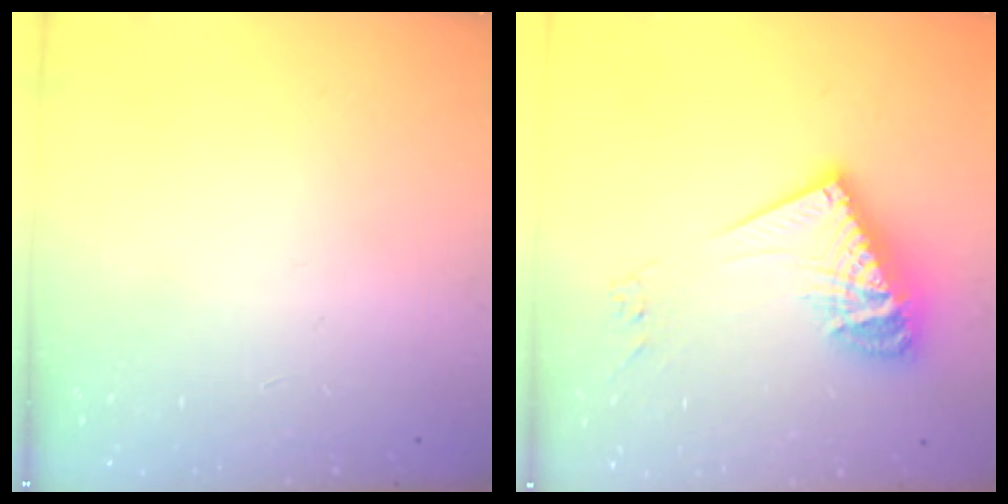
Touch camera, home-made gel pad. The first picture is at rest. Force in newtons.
{"total": 15.8, "press": 15.8, "slide": 1.2}